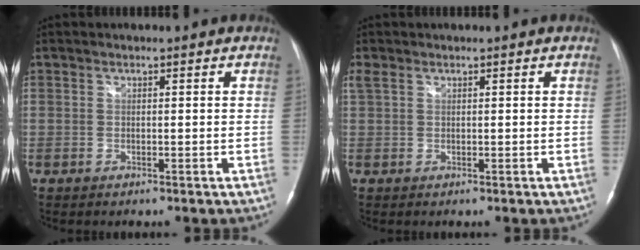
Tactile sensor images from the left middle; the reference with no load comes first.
{"total": 1.4, "force": [0.9, 0.8, 0.7], "torque": [-0.028, 0.022, 0.024]}